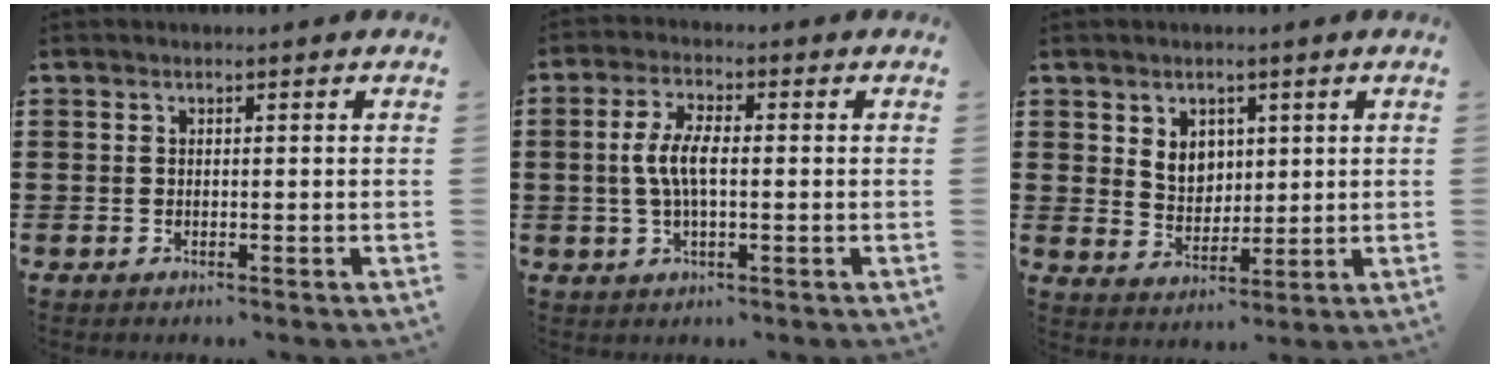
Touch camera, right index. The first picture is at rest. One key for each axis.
{"total": 5.8, "fx": -0.2, "fy": 2.2, "fz": 5.4, "tx": -0.120, "ty": -0.001, "tz": -0.011}
{"total": 4.6, "fx": 2.0, "fy": 3.7, "fz": 2.0, "tx": -0.045, "ty": 0.010, "tz": 0.034}